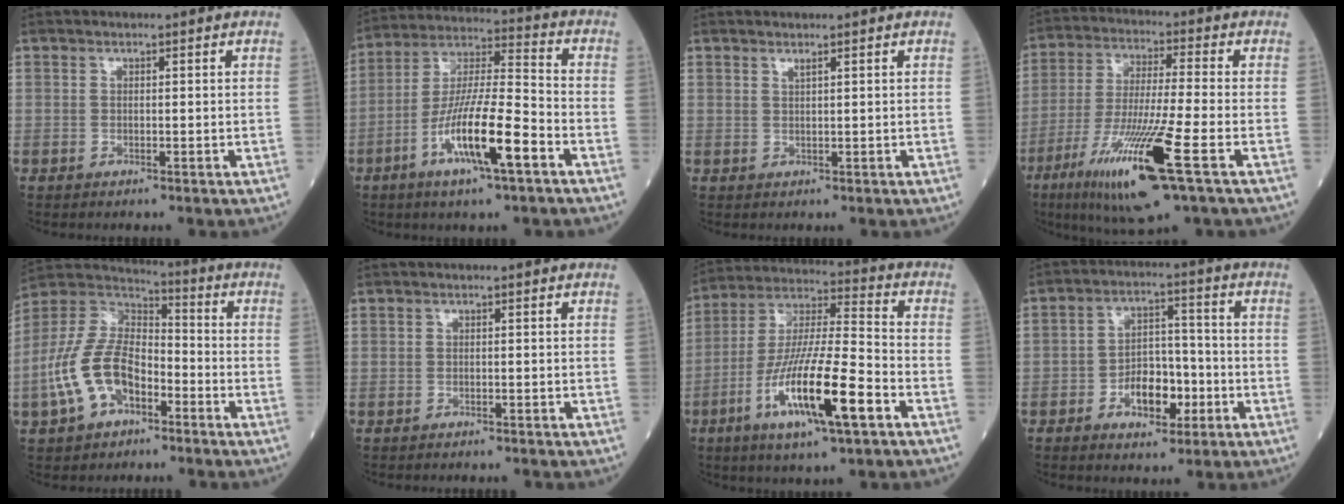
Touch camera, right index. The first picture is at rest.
{"total": 14.2, "force": [-6.1, 1.5, 12.7], "torque": [-0.239, -0.008, -0.111]}
{"total": 0.8, "force": [0.7, -0.1, 0.4], "torque": [-0.010, -0.006, 0.014]}
{"total": 16.1, "force": [-7.3, 0.4, 14.4], "torque": [-0.294, -0.039, -0.131]}
{"total": 13.3, "force": [-5.3, 7.3, 9.8], "torque": [-0.227, 0.020, -0.100]}
{"total": 2.0, "force": [-1.9, 0.3, 0.6], "torque": [-0.012, -0.002, -0.023]}
{"total": 17.0, "force": [-7.0, 1.9, 15.4], "torque": [-0.297, -0.015, -0.124]}
{"total": 7.8, "force": [-3.0, 4.2, 5.8], "torque": [-0.095, 0.016, -0.048]}